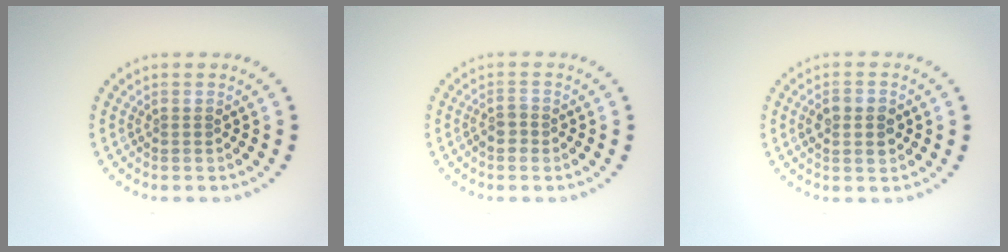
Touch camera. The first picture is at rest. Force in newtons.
{"total": 1.5, "press": 1.3, "slide": 0.9}
{"total": 2.9, "press": 2.8, "slide": 0.2}